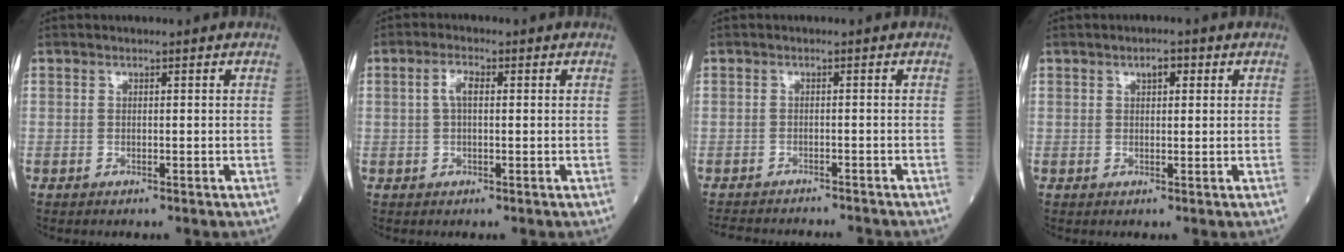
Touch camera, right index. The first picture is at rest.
{"total": 2.7, "force": [0.5, 1.0, 2.5], "torque": [-0.053, 0.010, 0.011]}
{"total": 9.1, "force": [-8.5, 2.1, 2.4], "torque": [-0.039, 0.001, -0.113]}
{"total": 2.0, "force": [0.9, 0.9, 1.6], "torque": [-0.023, 0.005, 0.014]}